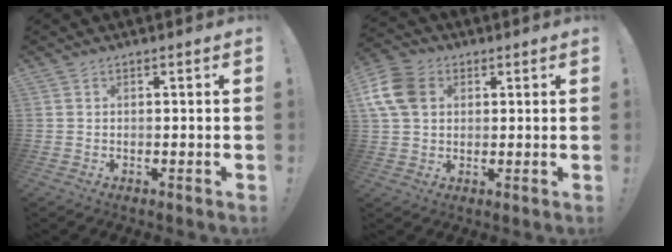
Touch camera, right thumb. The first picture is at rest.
{"total": 12.3, "force": [3.4, 9.2, 7.4], "torque": [-0.154, 0.004, 0.069]}